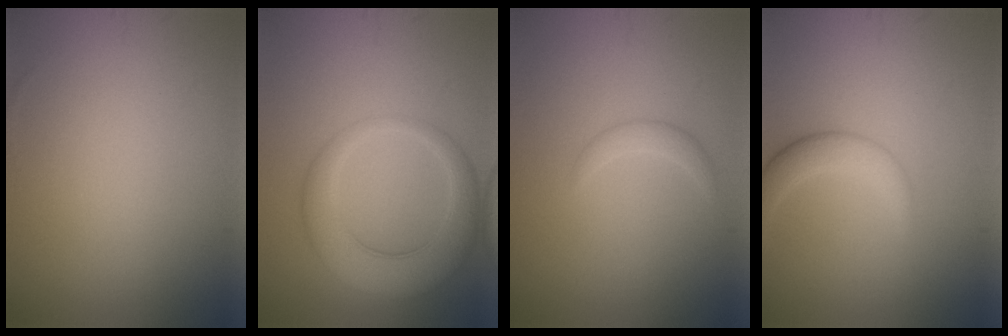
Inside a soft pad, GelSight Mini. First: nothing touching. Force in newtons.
{"total": 5.4, "press": 5.4, "slide": 0.2}
{"total": 1.2, "press": 1.1, "slide": 0.2}
{"total": 2.6, "press": 2.6, "slide": 0.2}